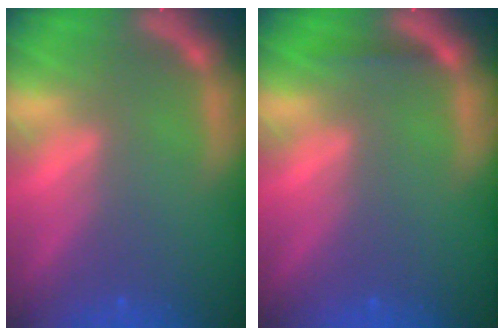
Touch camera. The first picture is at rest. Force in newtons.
{"total": 0.9}